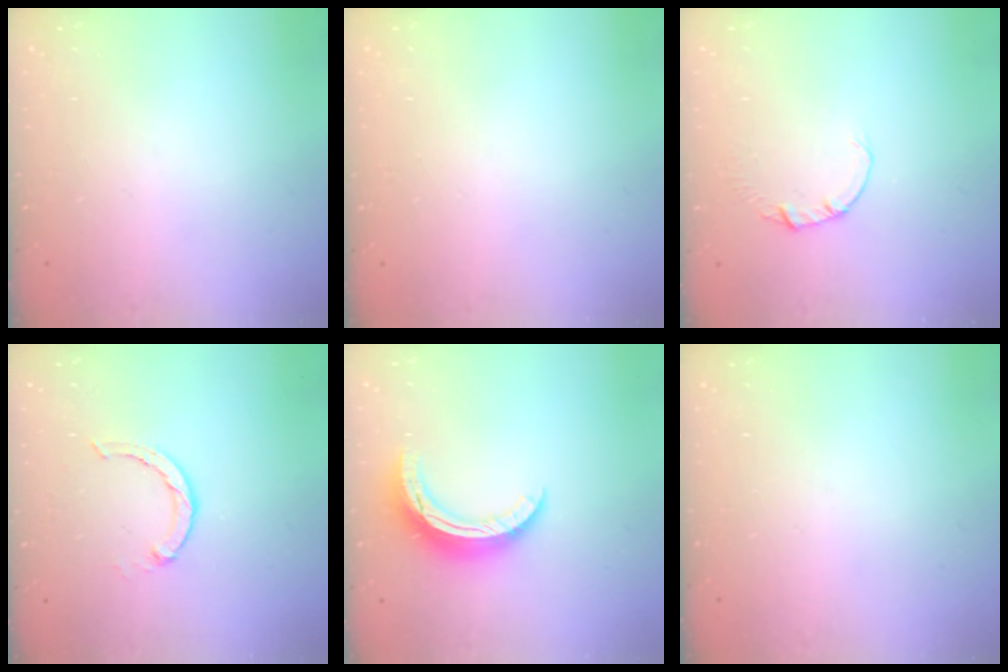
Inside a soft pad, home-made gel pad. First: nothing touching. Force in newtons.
{"total": 2.7, "press": 2.7, "slide": 0.2}
{"total": 0.5, "press": 0.5, "slide": 0.1}
{"total": 3.0, "press": 3.0, "slide": 0.4}
{"total": 10.3, "press": 10.3, "slide": 0.3}
{"total": 0.0}